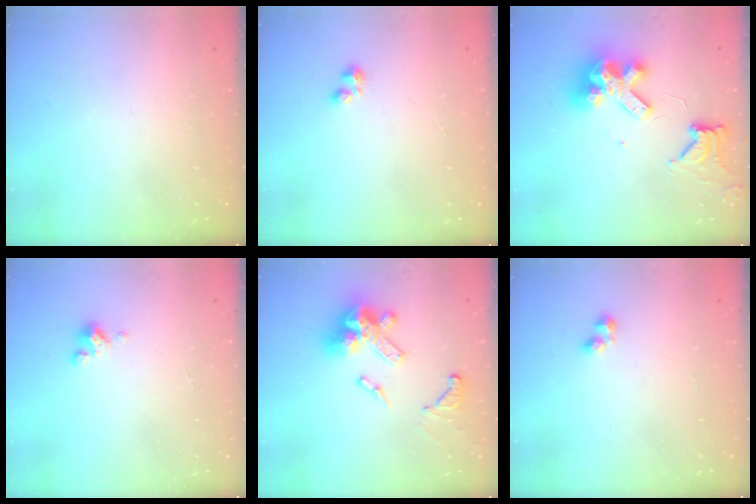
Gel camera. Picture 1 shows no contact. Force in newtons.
{"total": 2.9, "press": 2.8, "slide": 0.5}
{"total": 12.9, "press": 12.8, "slide": 1.6}
{"total": 2.5, "press": 2.5, "slide": 0.3}
{"total": 15.5, "press": 15.4, "slide": 1.2}
{"total": 2.4, "press": 2.3, "slide": 0.9}